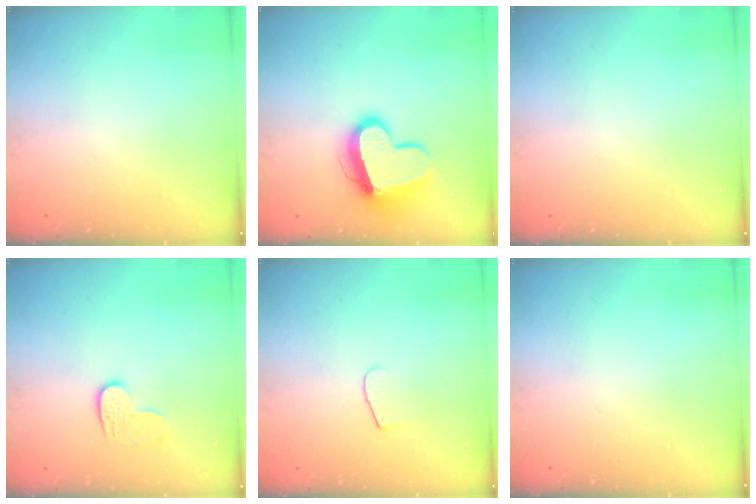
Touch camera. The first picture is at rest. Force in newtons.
{"total": 14.7, "press": 14.6, "slide": 1.3}
{"total": 0.0}
{"total": 6.2, "press": 6.2, "slide": 0.3}
{"total": 4.8, "press": 4.8, "slide": 0.4}
{"total": 0.0}